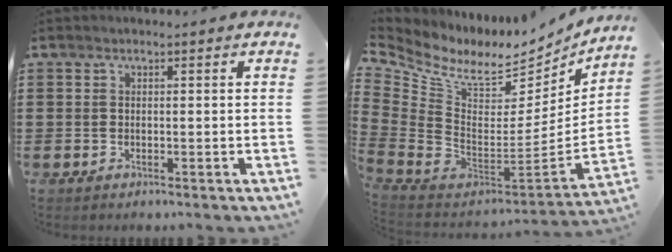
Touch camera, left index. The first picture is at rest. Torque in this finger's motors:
{"motor_torque": [2.14, 0.00, 0.10, 0.04]}